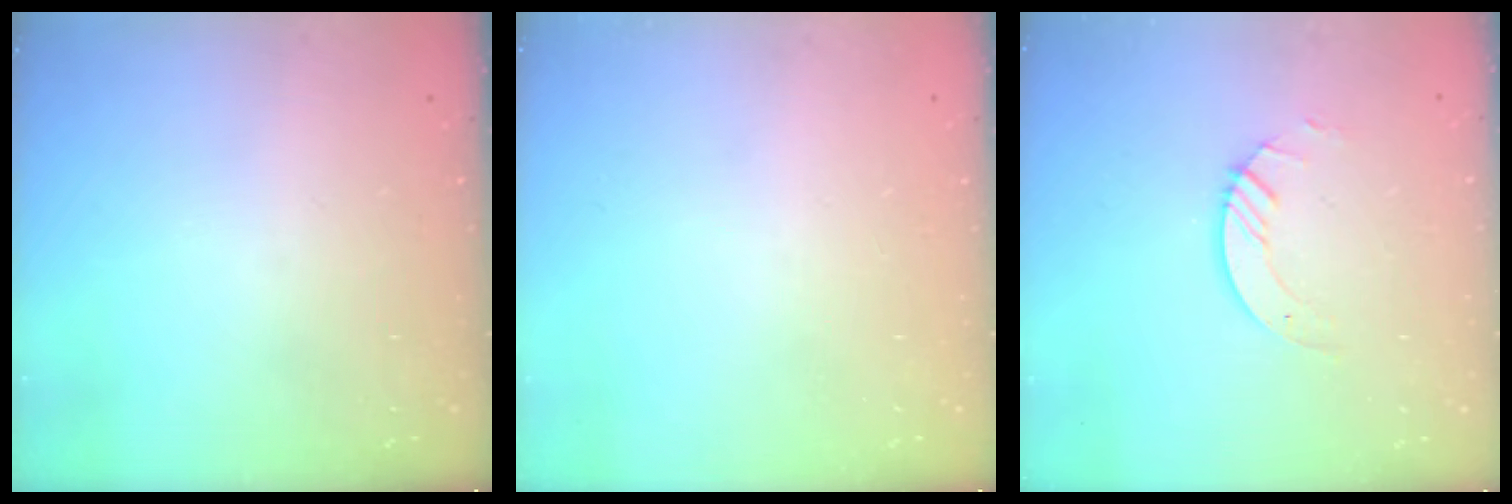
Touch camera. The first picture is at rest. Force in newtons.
{"total": 0.0}
{"total": 3.1, "press": 3.0, "slide": 0.3}